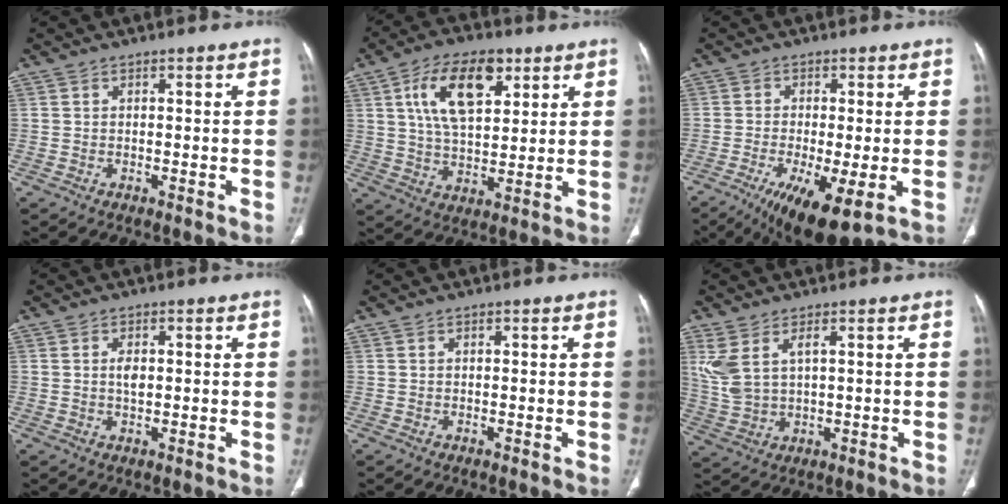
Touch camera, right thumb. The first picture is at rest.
{"total": 14.1, "force": [5.9, 7.2, 10.6], "torque": [-0.161, -0.013, 0.105]}
{"total": 11.3, "force": [-4.4, 3.0, 10.0], "torque": [-0.174, -0.016, -0.064]}
{"total": 2.1, "force": [0.4, 1.1, 1.8], "torque": [-0.030, -0.002, 0.008]}
{"total": 0.0}
{"total": 7.0, "force": [2.8, 3.1, 5.6], "torque": [-0.136, -0.008, 0.071]}